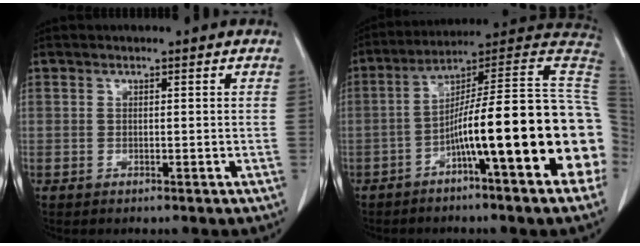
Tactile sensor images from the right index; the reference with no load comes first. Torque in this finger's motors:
{"motor_torque": [2.14, 0.00, 1.05, 0.21]}